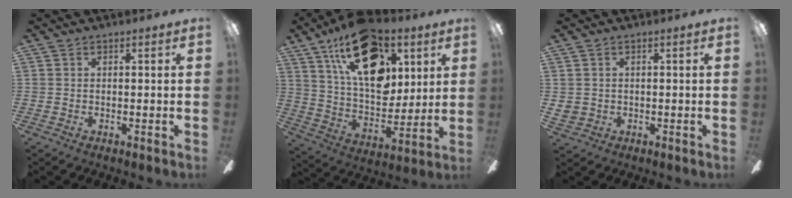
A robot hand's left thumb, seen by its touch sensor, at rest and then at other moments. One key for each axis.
{"total": 24.5, "fx": 11.5, "fy": 14.5, "fz": 16.1, "tx": -0.256, "ty": -0.053, "tz": 0.201}
{"total": 1.9, "fx": 0.2, "fy": 1.8, "fz": 0.5, "tx": -0.009, "ty": 0.003, "tz": 0.003}